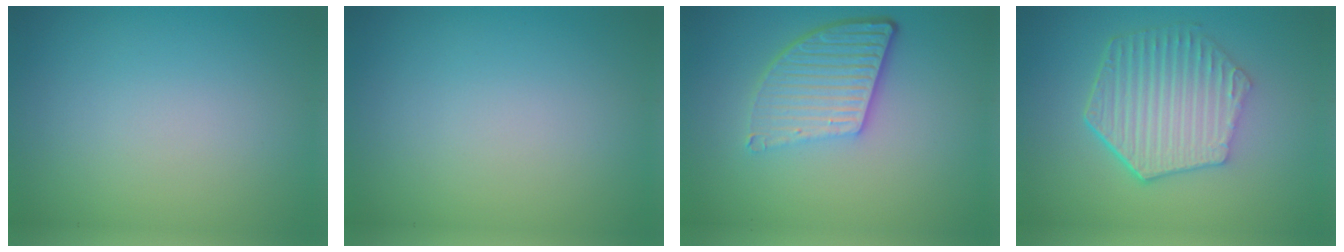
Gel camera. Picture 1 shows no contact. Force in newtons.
{"total": 0.0}
{"total": 5.5, "press": 4.0, "slide": 3.9}
{"total": 6.1, "press": 4.5, "slide": 4.0}